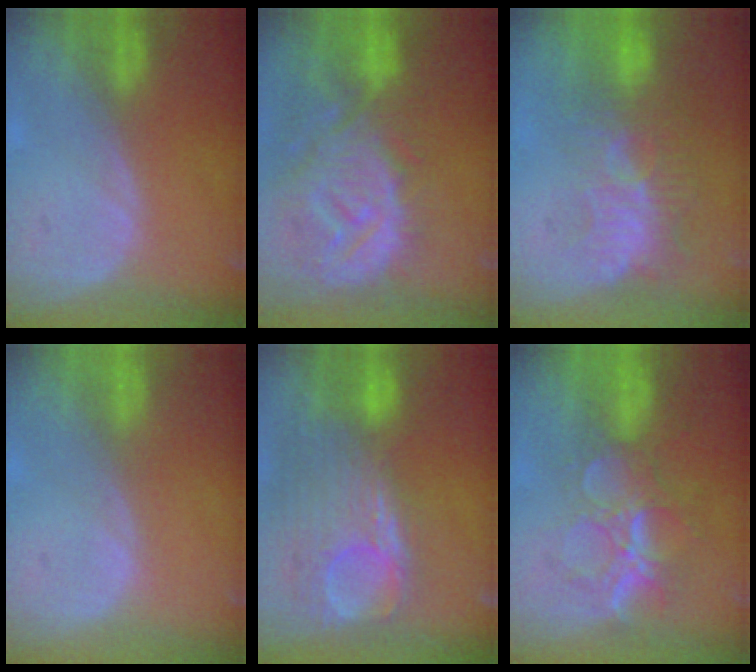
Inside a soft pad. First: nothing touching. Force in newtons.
{"total": 13.8, "press": 12.0, "slide": 6.9}
{"total": 9.5, "press": 8.8, "slide": 3.7}
{"total": 0.0}
{"total": 12.6, "press": 10.6, "slide": 6.8}
{"total": 8.9, "press": 7.8, "slide": 4.3}